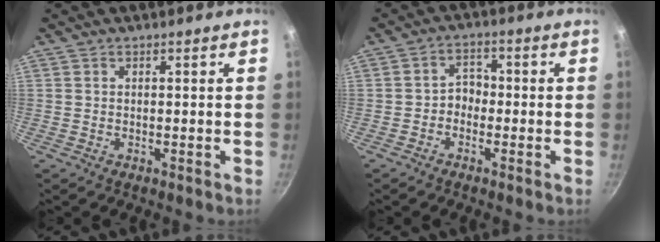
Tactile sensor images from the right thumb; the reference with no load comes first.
{"total": 3.3, "force": [-1.3, 2.6, 1.5], "torque": [-0.004, 0.023, -0.030]}